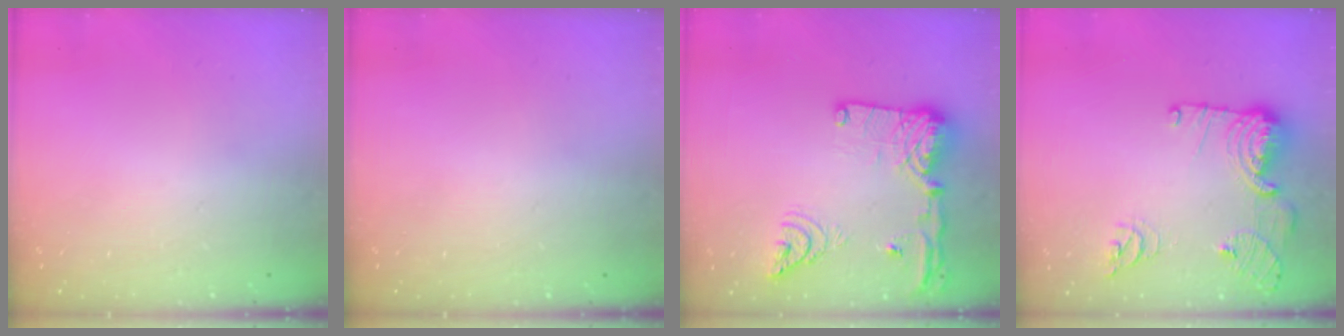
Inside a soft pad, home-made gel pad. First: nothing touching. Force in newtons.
{"total": 0.0}
{"total": 20.1, "press": 19.9, "slide": 3.0}
{"total": 15.2, "press": 14.9, "slide": 2.8}